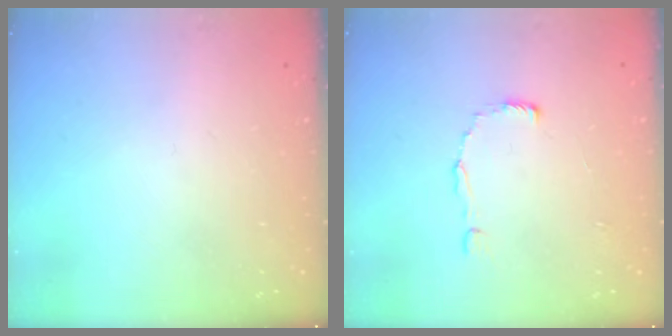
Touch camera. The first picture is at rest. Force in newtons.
{"total": 5.4, "press": 5.4, "slide": 0.5}